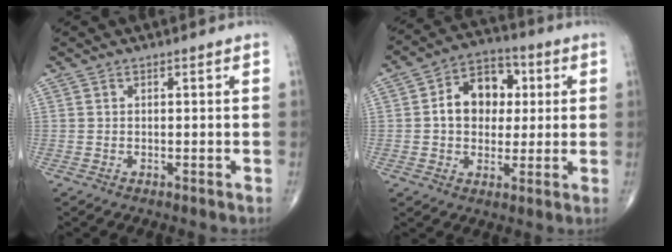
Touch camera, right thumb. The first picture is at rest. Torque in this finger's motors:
{"motor_torque": [-0.32, 1.43, 1.06, 0.37, 0.07]}